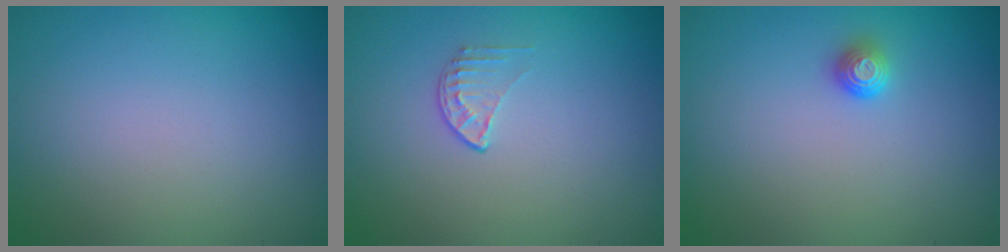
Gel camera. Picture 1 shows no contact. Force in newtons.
{"total": 1.1, "press": 0.7, "slide": 0.9}
{"total": 1.1, "press": 1.0, "slide": 0.5}